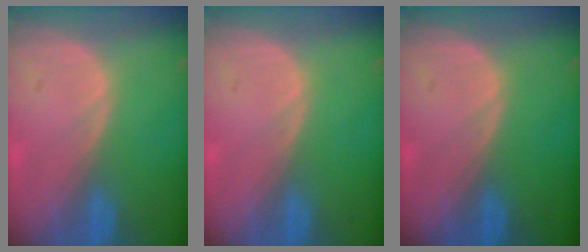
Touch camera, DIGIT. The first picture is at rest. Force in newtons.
{"total": 0.0}
{"total": 0.0}